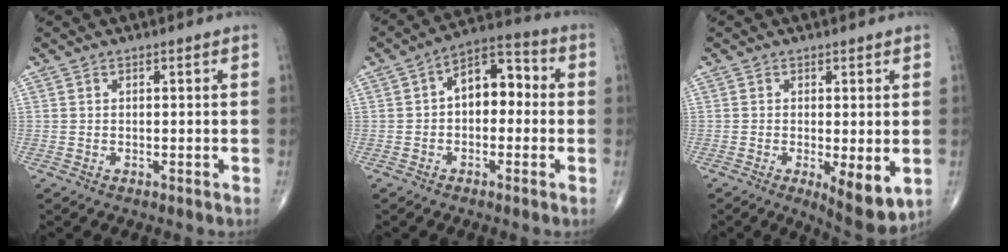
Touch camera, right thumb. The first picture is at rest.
{"total": 9.3, "force": [0.1, 5.9, 7.3], "torque": [-0.079, 0.036, -0.013]}
{"total": 7.2, "force": [-1.5, 2.3, 6.7], "torque": [-0.093, -0.022, -0.018]}